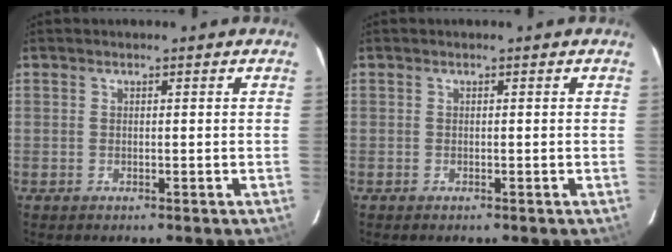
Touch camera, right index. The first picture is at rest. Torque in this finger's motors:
{"motor_torque": [0.10, -0.11, 0.11, 0.01]}